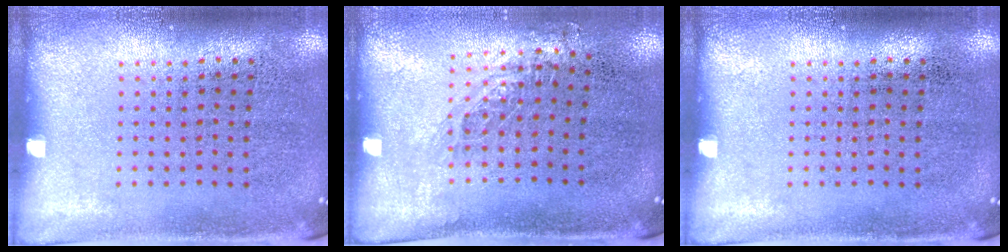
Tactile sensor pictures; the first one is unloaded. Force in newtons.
{"total": 0.7, "press": 0.7, "slide": 0.1}
{"total": 0.0}